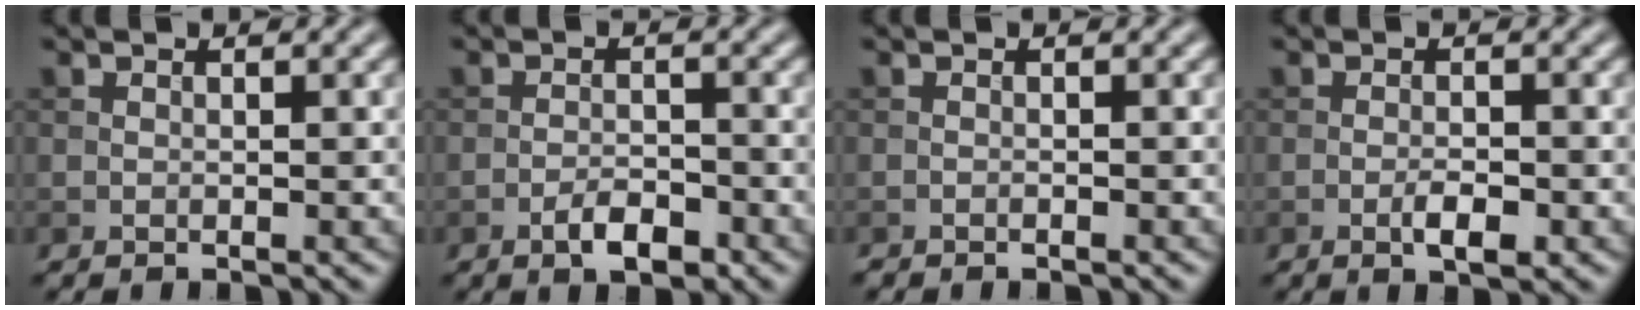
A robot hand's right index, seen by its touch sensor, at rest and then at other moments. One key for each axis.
{"total": 2.8, "fx": -1.7, "fy": 1.1, "fz": 1.9, "tx": -0.030, "ty": 0.004, "tz": -0.031}
{"total": 0.5, "fx": -0.5, "fy": 0.0, "fz": 0.0, "tx": 0.002, "ty": 0.000, "tz": -0.011}
{"total": 2.2, "fx": -1.0, "fy": 0.7, "fz": 1.9, "tx": -0.032, "ty": 0.001, "tz": -0.018}